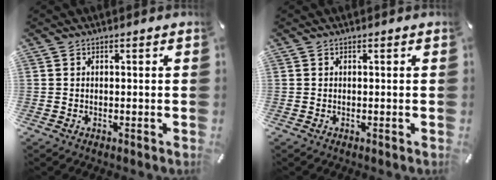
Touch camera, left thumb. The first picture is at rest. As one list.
[{"total": 0.0}]